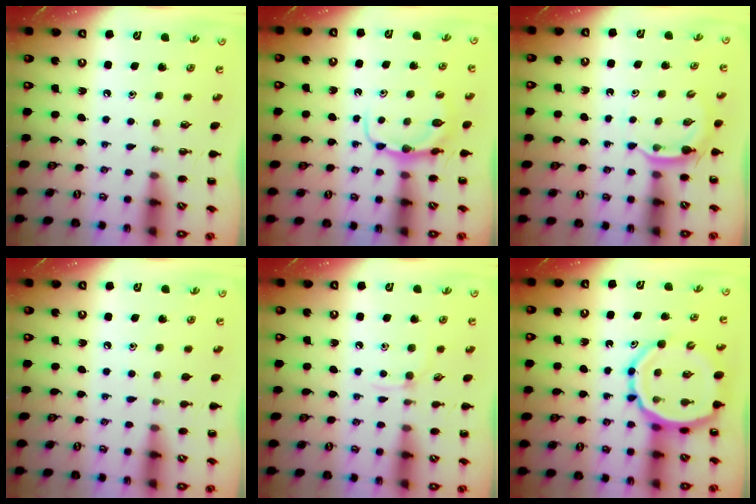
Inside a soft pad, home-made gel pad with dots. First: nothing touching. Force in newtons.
{"total": 7.2, "press": 7.2, "slide": 0.9}
{"total": 2.9, "press": 2.8, "slide": 0.7}
{"total": 4.6, "press": 4.4, "slide": 1.5}
{"total": 2.8, "press": 2.7, "slide": 0.9}
{"total": 13.6, "press": 13.0, "slide": 3.9}